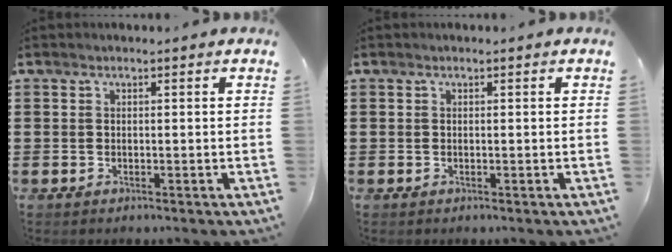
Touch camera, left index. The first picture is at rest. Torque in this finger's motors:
{"motor_torque": [0.00, 0.00, 0.00, -0.01]}